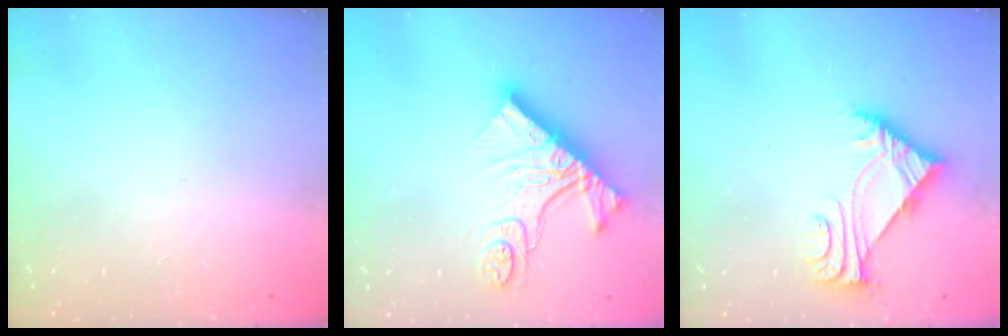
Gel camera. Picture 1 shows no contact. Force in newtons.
{"total": 15.2, "press": 15.2, "slide": 1.3}
{"total": 6.0, "press": 6.0, "slide": 0.5}